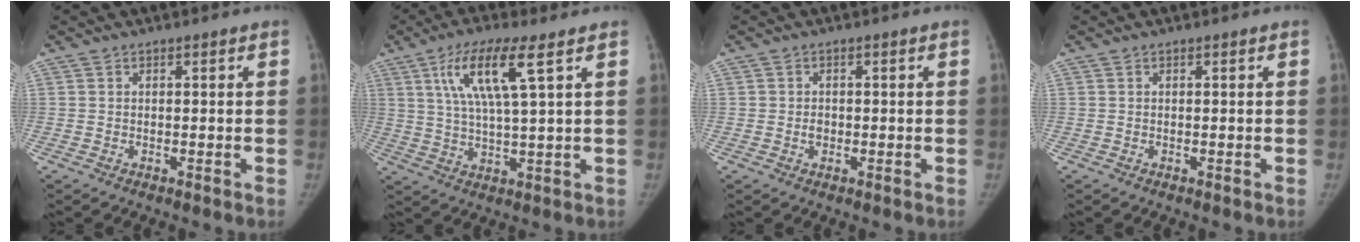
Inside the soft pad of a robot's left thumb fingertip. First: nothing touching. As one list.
[{"total": 11.0, "force": [4.7, 1.7, 9.8], "torque": [-0.206, -0.011, 0.090]}, {"total": 1.6, "force": [-0.2, 1.4, 0.8], "torque": [-0.006, 0.004, -0.003]}, {"total": 0.0}]